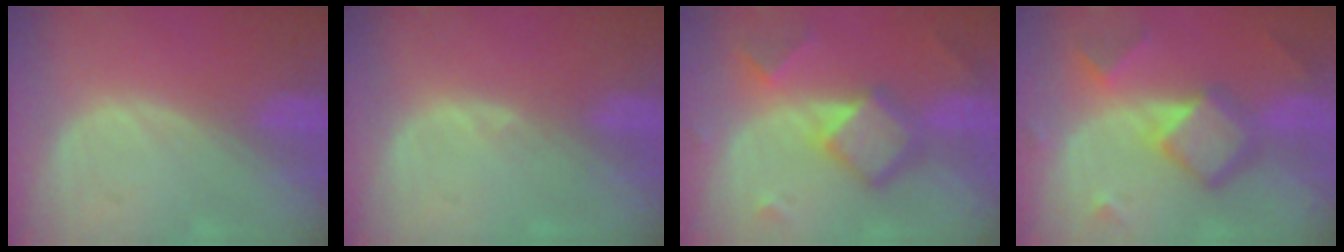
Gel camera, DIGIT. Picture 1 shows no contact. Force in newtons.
{"total": 0.6, "press": 0.5, "slide": 0.3}
{"total": 7.4, "press": 7.4, "slide": 0.5}
{"total": 7.7, "press": 7.7, "slide": 0.4}